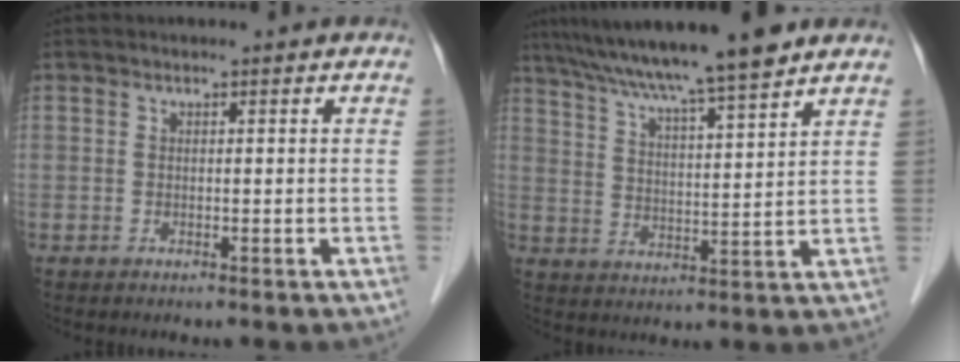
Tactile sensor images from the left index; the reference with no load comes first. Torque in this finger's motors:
{"motor_torque": [0.78, -0.86, 1.05, 0.21]}